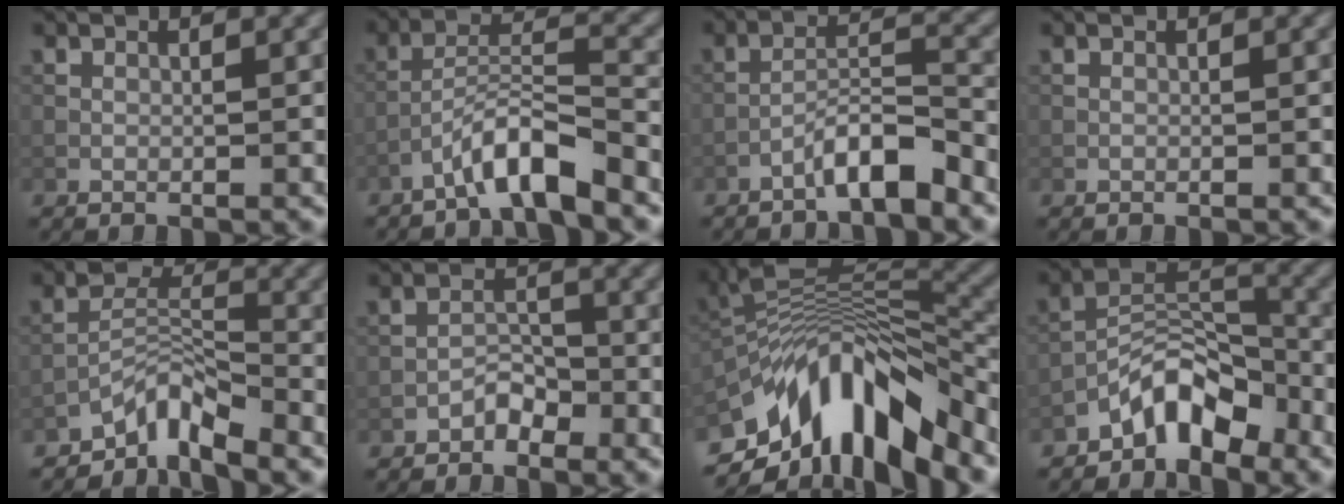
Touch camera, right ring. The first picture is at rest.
{"total": 5.0, "force": [-3.7, 0.7, 3.3], "torque": [-0.059, 0.015, -0.073]}
{"total": 4.3, "force": [-3.1, 0.7, 2.8], "torque": [-0.050, 0.016, -0.061]}
{"total": 0.0}
{"total": 3.8, "force": [-3.2, 1.1, 1.7], "torque": [-0.022, 0.012, -0.069]}
{"total": 1.9, "force": [-1.5, 0.9, 0.6], "torque": [-0.006, 0.010, -0.027]}
{"total": 12.5, "force": [-7.1, 5.0, 9.1], "torque": [-0.161, 0.023, -0.125]}
{"total": 5.3, "force": [-3.9, 2.3, 2.7], "torque": [-0.028, 0.013, -0.080]}